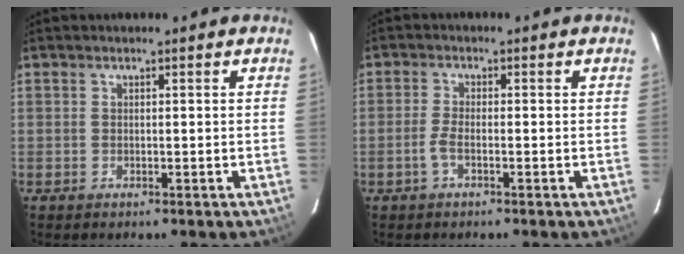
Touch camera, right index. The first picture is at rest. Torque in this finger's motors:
{"motor_torque": [-0.04, 0.02, 0.10, 0.00]}